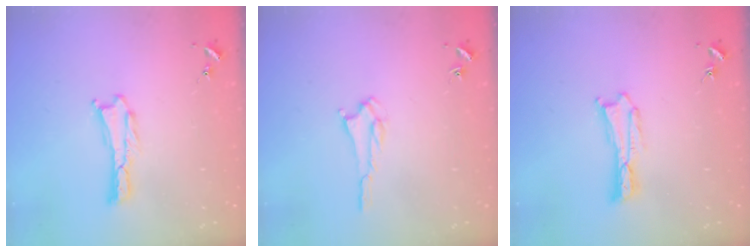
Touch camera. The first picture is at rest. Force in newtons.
{"total": 1.5, "press": 1.5, "slide": 0.2}
{"total": 0.5, "press": 0.5, "slide": 0.2}